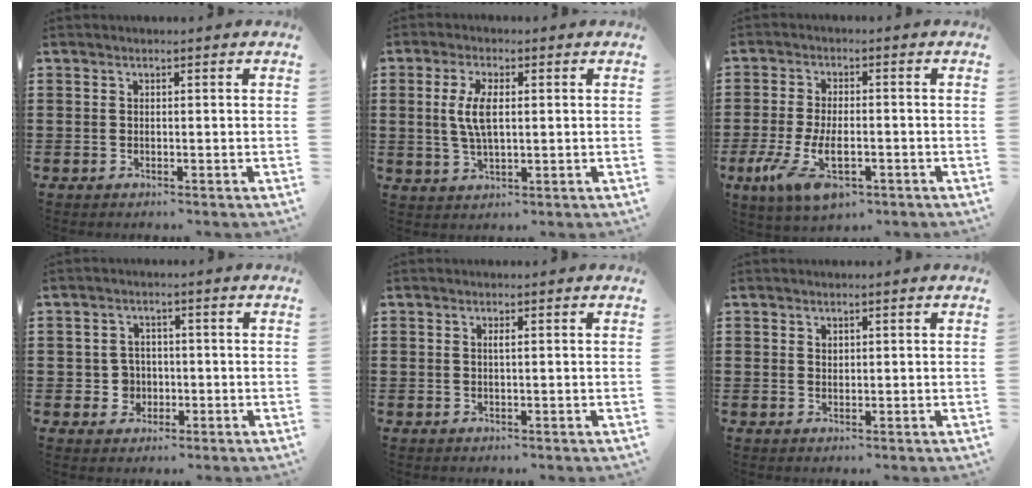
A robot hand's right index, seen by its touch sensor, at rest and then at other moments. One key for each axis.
{"total": 5.9, "fx": 0.7, "fy": 2.4, "fz": 5.3, "tx": -0.120, "ty": 0.003, "tz": 0.006}
{"total": 8.5, "fx": -3.5, "fy": 3.4, "fz": 7.0, "tx": -0.162, "ty": -0.013, "tz": -0.063}
{"total": 3.5, "fx": -0.8, "fy": 3.2, "fz": 1.2, "tx": -0.033, "ty": 0.005, "tz": -0.017}
{"total": 0.6, "fx": 0.1, "fy": -0.1, "fz": 0.6, "tx": -0.012, "ty": -0.003, "tz": 0.002}
{"total": 0.9, "fx": 0.8, "fy": 0.5, "fz": 0.1, "tx": -0.004, "ty": 0.002, "tz": 0.016}